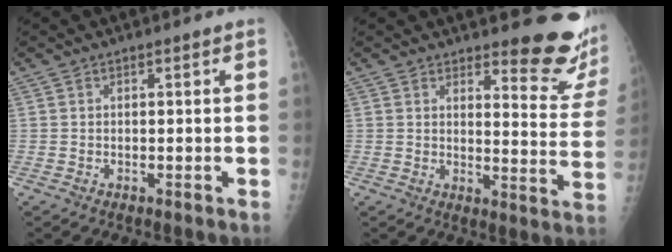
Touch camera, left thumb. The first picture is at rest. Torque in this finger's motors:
{"motor_torque": [1.03, 0.13, 0.79, -0.31, 0.19]}